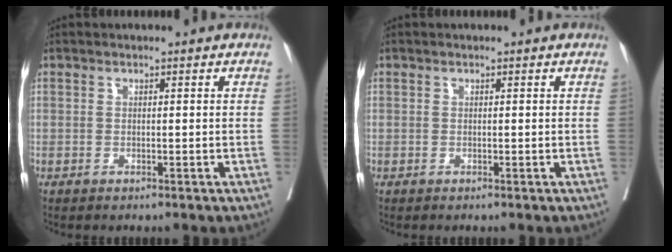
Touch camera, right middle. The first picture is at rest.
{"total": 0.0}